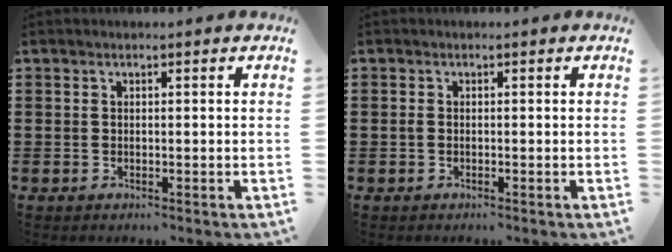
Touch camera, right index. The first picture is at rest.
{"total": 0.6, "force": [-0.2, 0.3, 0.5], "torque": [-0.019, -0.003, -0.007]}